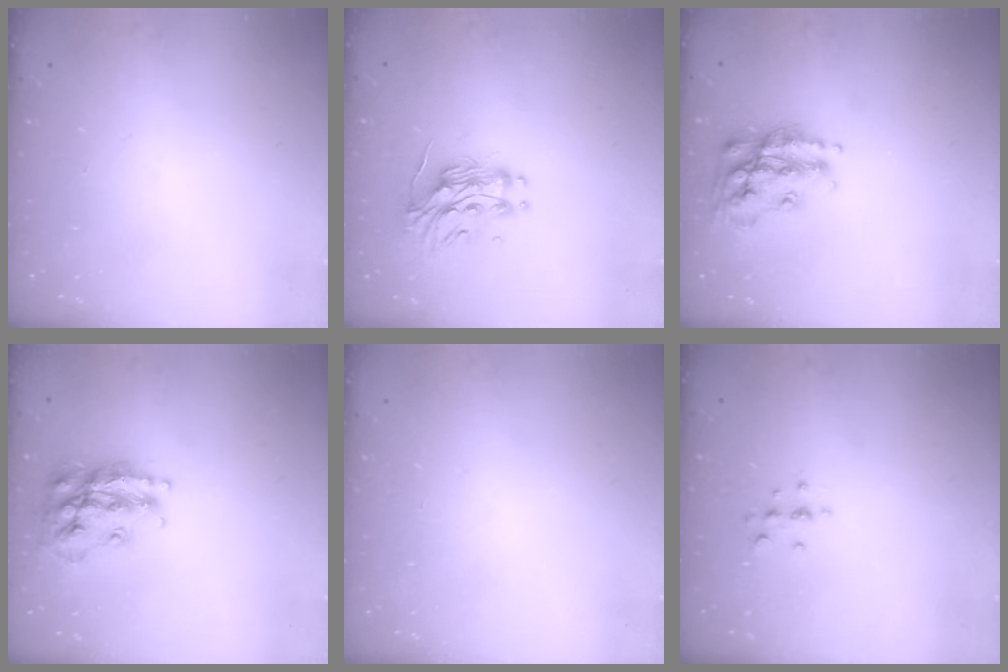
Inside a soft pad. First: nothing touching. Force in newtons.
{"total": 13.2, "press": 13.2, "slide": 0.8}
{"total": 17.4, "press": 17.3, "slide": 1.2}
{"total": 18.4, "press": 18.4, "slide": 1.2}
{"total": 0.0}
{"total": 3.7, "press": 3.7, "slide": 0.5}